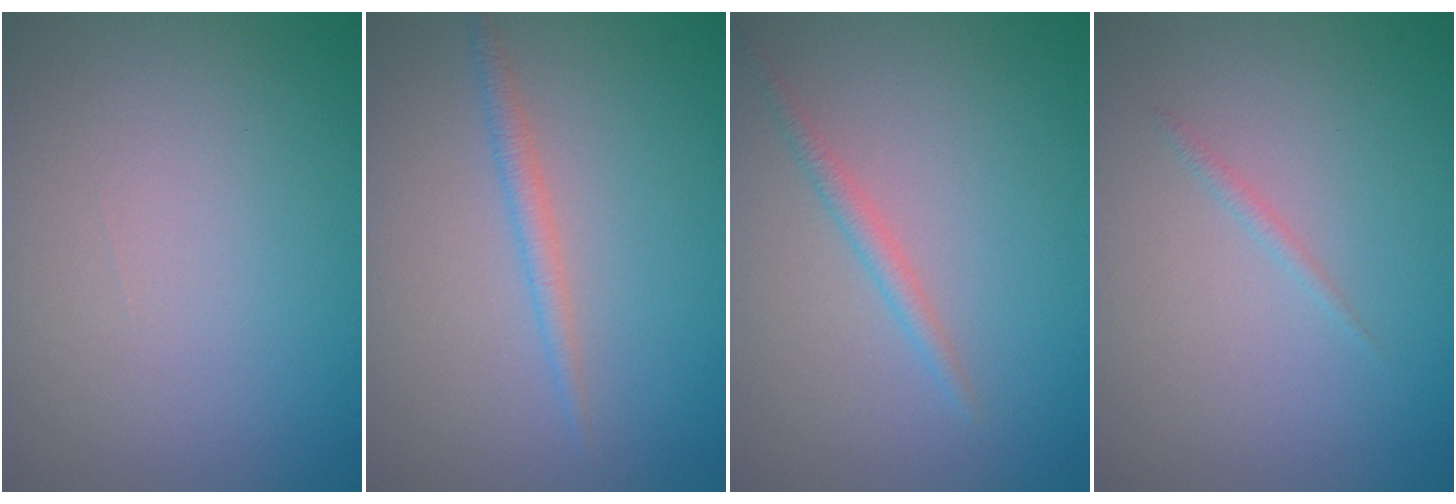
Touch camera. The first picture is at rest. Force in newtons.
{"total": 1.5, "press": 1.5, "slide": 0.1}
{"total": 1.4, "press": 1.4, "slide": 0.1}
{"total": 0.6, "press": 0.6, "slide": 0.0}